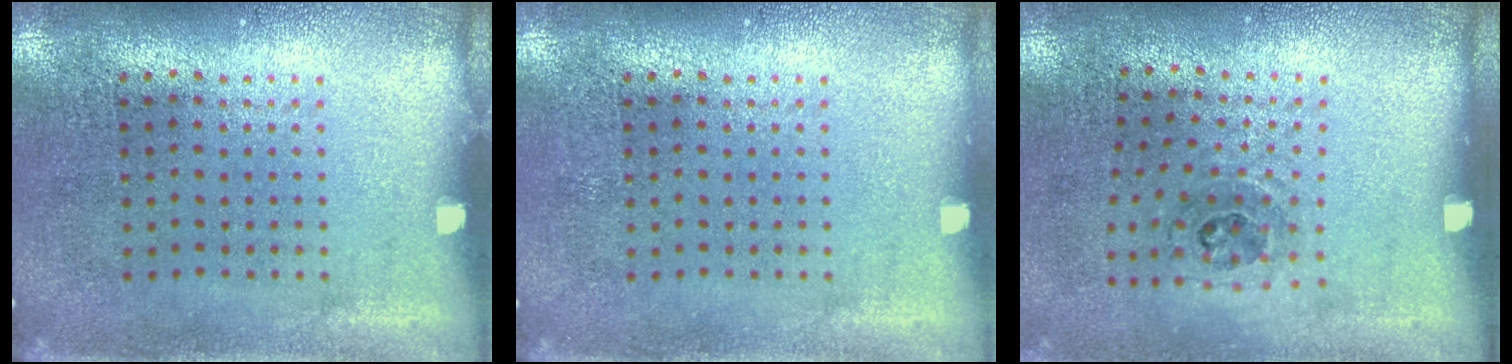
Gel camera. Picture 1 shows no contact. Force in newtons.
{"total": 0.0}
{"total": 1.1, "press": 0.7, "slide": 0.9}